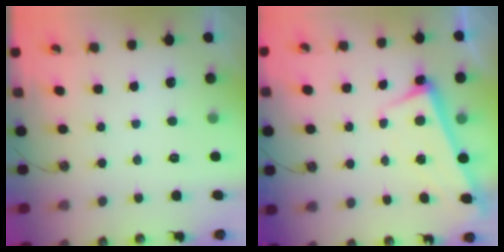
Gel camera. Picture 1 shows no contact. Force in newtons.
{"total": 2.5, "press": 2.5, "slide": 0.7}